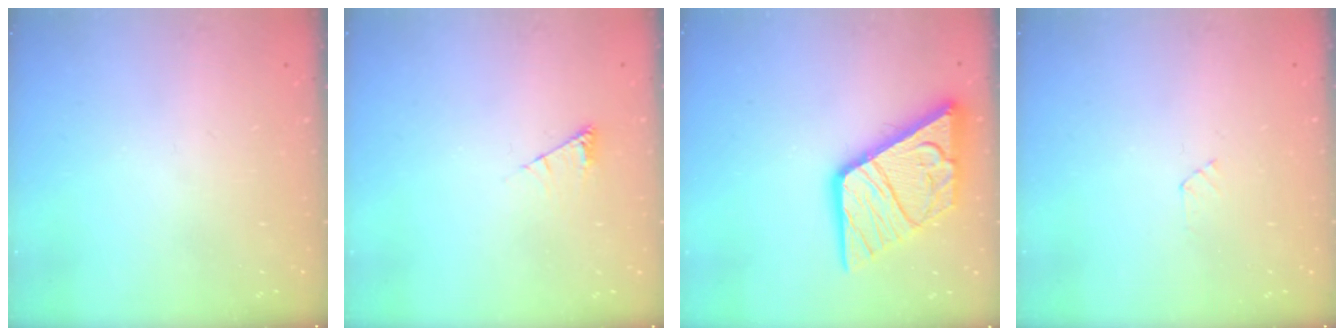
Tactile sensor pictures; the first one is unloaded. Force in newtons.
{"total": 4.4, "press": 4.4, "slide": 0.5}
{"total": 20.2, "press": 20.1, "slide": 2.2}
{"total": 2.4, "press": 2.4, "slide": 0.3}